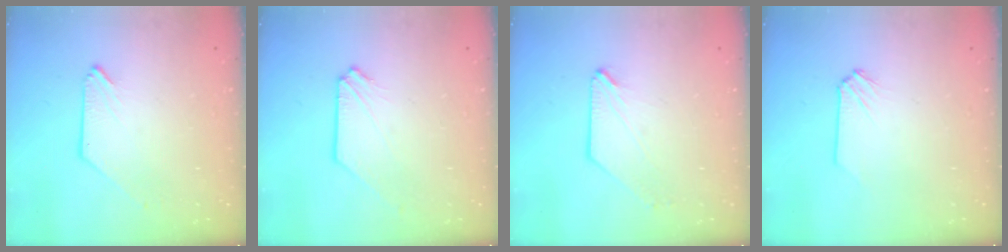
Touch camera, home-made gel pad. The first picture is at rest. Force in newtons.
{"total": 1.0, "press": 1.0, "slide": 0.2}
{"total": 0.5, "press": 0.5, "slide": 0.0}
{"total": 0.0}